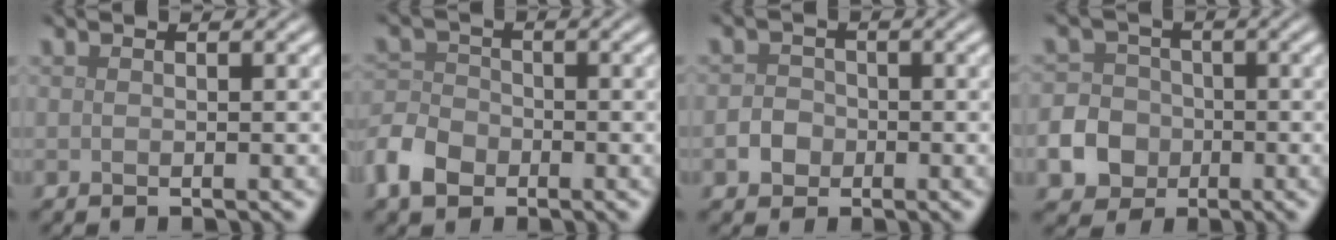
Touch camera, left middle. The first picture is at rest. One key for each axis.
{"total": 4.7, "fx": -2.6, "fy": 3.3, "fz": 2.2, "tx": -0.052, "ty": 0.001, "tz": -0.065}
{"total": 2.0, "fx": -0.6, "fy": 1.7, "fz": 0.8, "tx": -0.003, "ty": 0.000, "tz": -0.018}
{"total": 6.7, "fx": -2.5, "fy": 5.8, "fz": 2.0, "tx": -0.035, "ty": -0.015, "tz": -0.070}